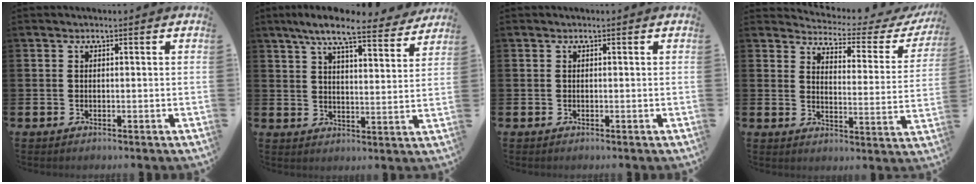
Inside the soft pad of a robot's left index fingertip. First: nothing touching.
{"total": 8.6, "force": [7.6, 1.1, 3.7], "torque": [-0.078, -0.041, 0.131]}
{"total": 0.0}
{"total": 3.4, "force": [3.1, 1.0, 0.9], "torque": [-0.036, -0.033, 0.043]}